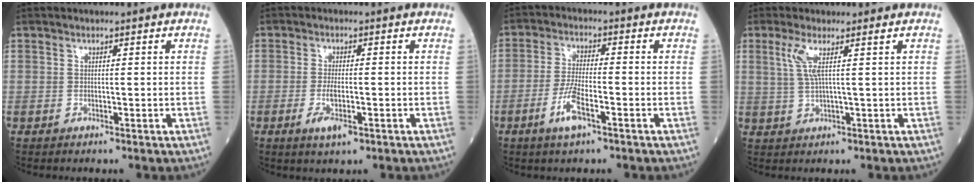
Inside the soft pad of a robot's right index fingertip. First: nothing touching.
{"total": 4.1, "force": [-1.7, 1.1, 3.5], "torque": [-0.069, -0.004, -0.027]}
{"total": 6.0, "force": [-3.0, 1.2, 5.0], "torque": [-0.103, -0.004, -0.057]}
{"total": 3.7, "force": [1.5, -0.3, 3.4], "torque": [-0.078, 0.004, 0.033]}